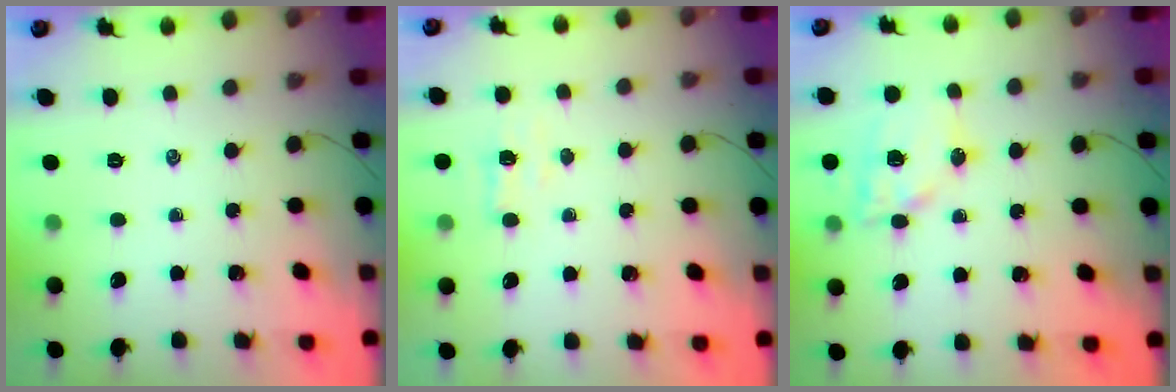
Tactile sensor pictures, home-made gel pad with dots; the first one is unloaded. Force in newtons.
{"total": 3.8, "press": 3.6, "slide": 1.3}
{"total": 13.9, "press": 13.6, "slide": 2.9}